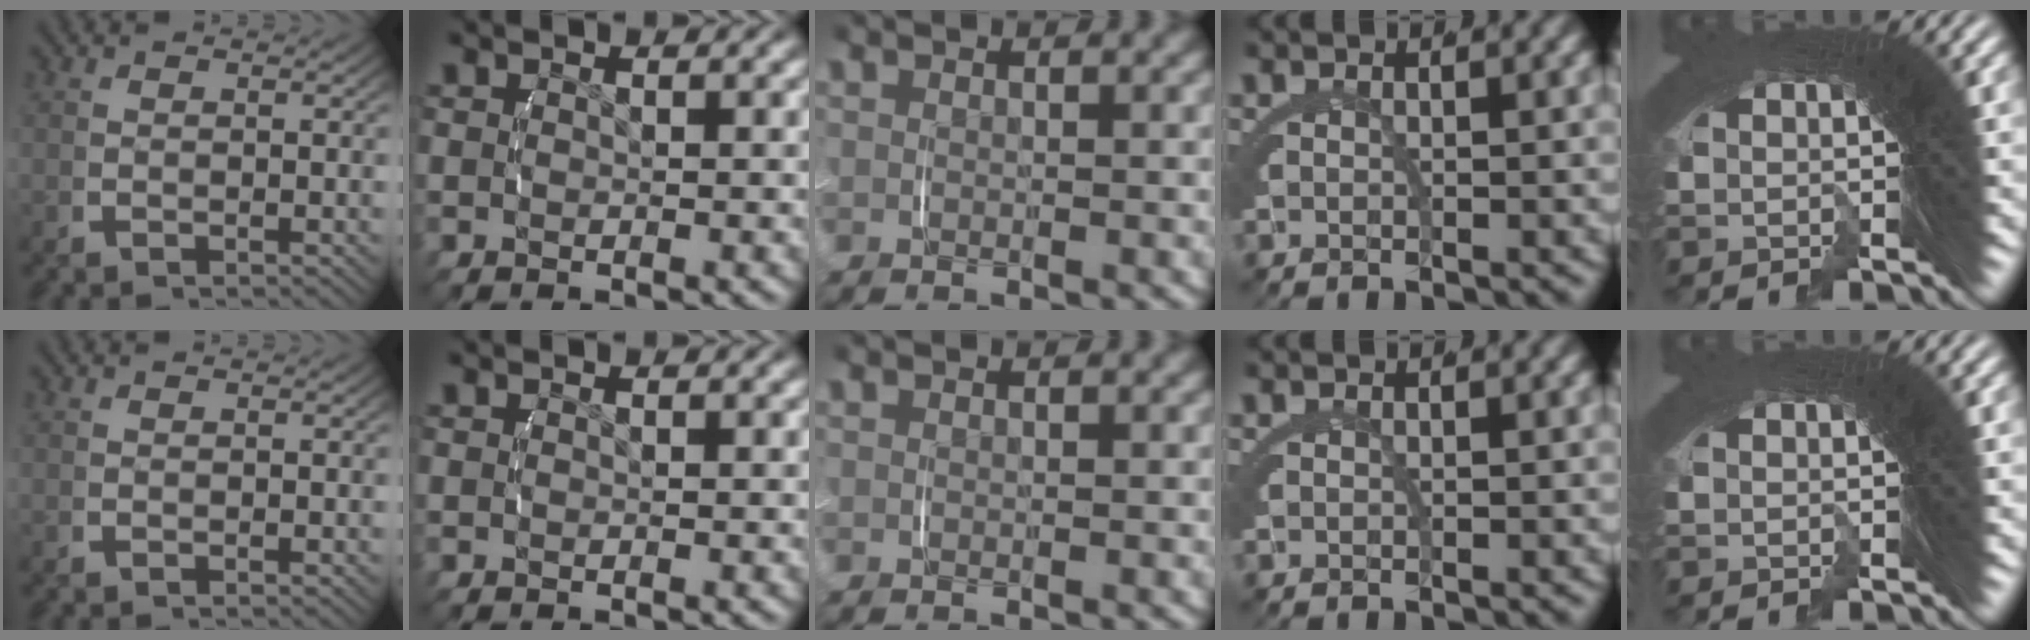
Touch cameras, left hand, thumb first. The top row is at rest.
{}